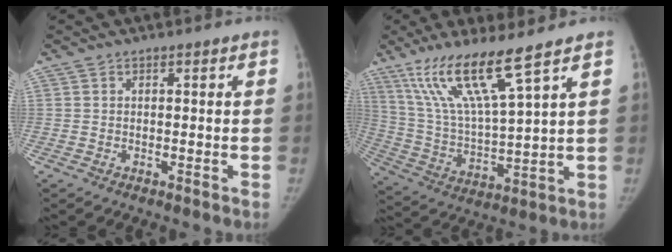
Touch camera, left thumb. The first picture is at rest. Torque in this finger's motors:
{"motor_torque": [1.03, 0.98, 1.46, -1.31, 0.15]}